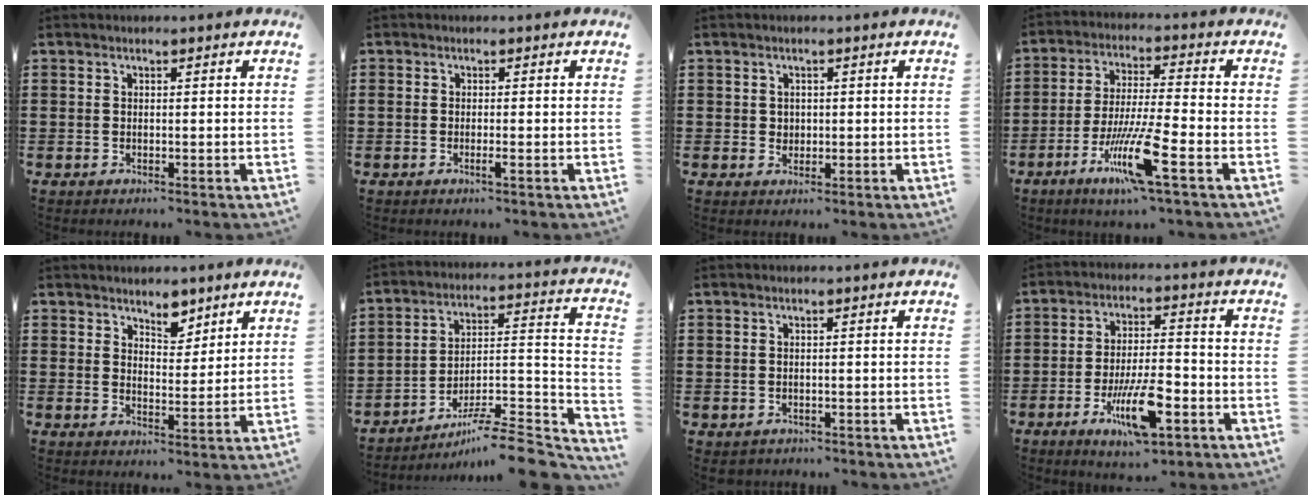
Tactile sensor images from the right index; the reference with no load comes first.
{"total": 1.1, "force": [-0.7, 0.0, 0.9], "torque": [-0.017, -0.005, -0.011]}
{"total": 1.3, "force": [0.3, 1.2, 0.3], "torque": [-0.009, 0.007, 0.005]}
{"total": 11.0, "force": [-5.6, 1.0, 9.5], "torque": [-0.198, -0.009, -0.108]}
{"total": 4.3, "force": [3.6, 2.0, 1.0], "torque": [-0.015, -0.007, 0.065]}
{"total": 8.1, "force": [-6.8, 0.6, 4.4], "torque": [-0.060, 0.000, -0.135]}
{"total": 0.7, "force": [-0.5, 0.5, 0.0], "torque": [-0.004, 0.003, -0.011]}
{"total": 10.8, "force": [-4.4, 3.5, 9.2], "torque": [-0.176, 0.003, -0.076]}